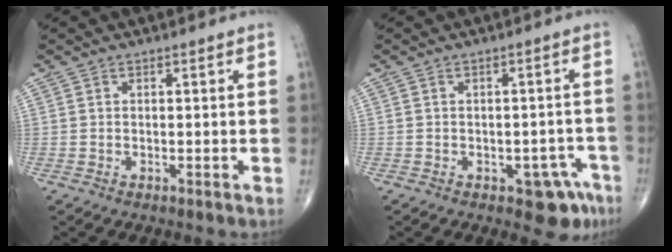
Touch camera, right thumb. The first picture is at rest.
{"total": 5.8, "force": [-3.2, 3.2, 3.6], "torque": [-0.016, 0.022, -0.036]}